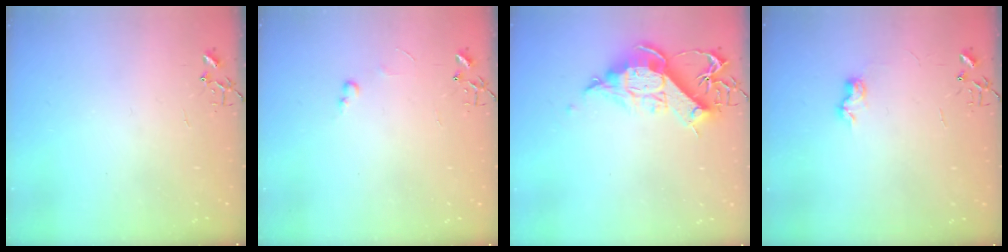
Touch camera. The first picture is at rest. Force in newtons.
{"total": 2.7, "press": 2.7, "slide": 0.4}
{"total": 13.2, "press": 13.1, "slide": 1.5}
{"total": 6.7, "press": 6.7, "slide": 0.1}